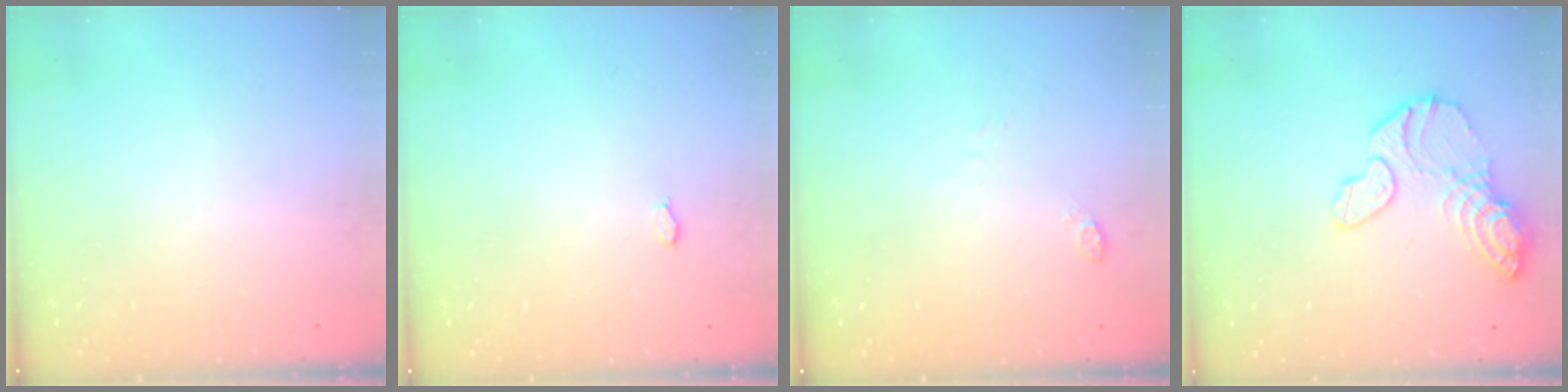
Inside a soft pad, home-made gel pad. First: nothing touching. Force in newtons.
{"total": 2.8, "press": 2.8, "slide": 0.3}
{"total": 3.6, "press": 3.5, "slide": 0.7}
{"total": 14.5, "press": 13.5, "slide": 5.3}